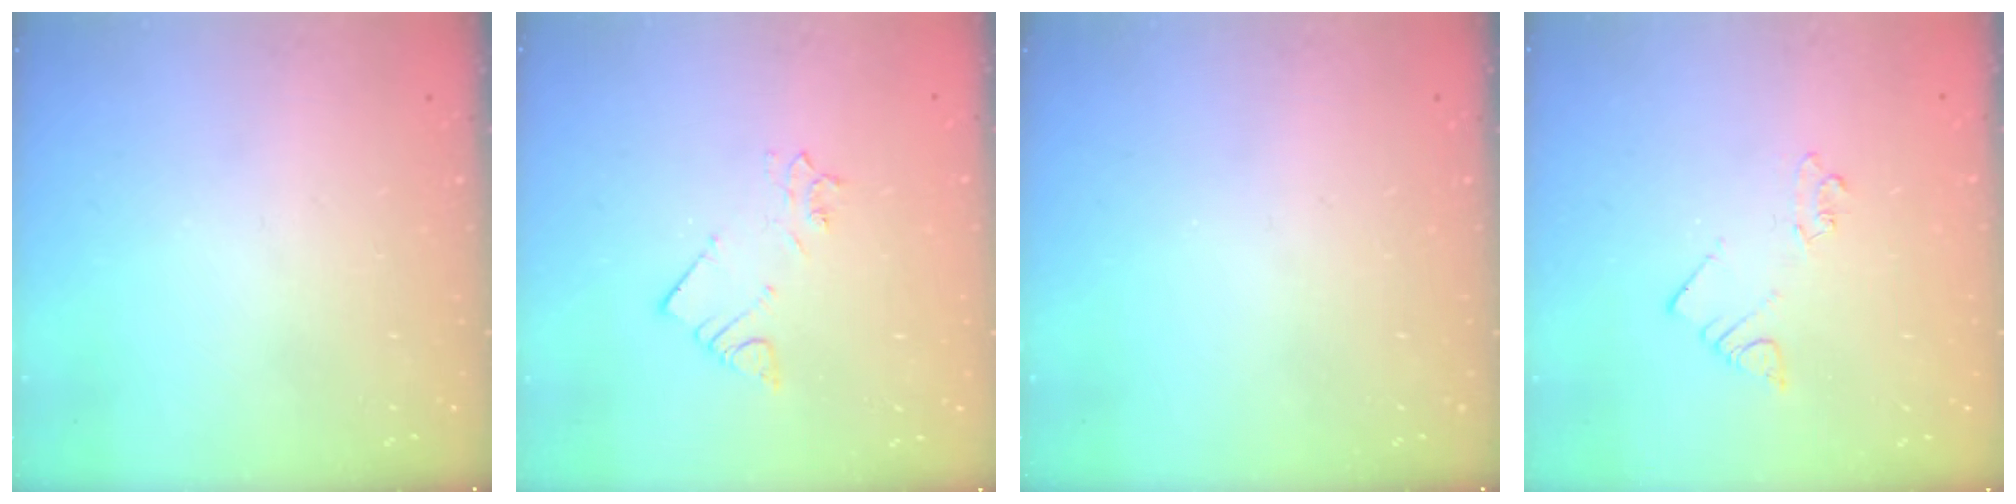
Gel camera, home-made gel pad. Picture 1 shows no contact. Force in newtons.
{"total": 3.0, "press": 3.0, "slide": 0.3}
{"total": 0.0}
{"total": 2.0, "press": 2.0, "slide": 0.2}